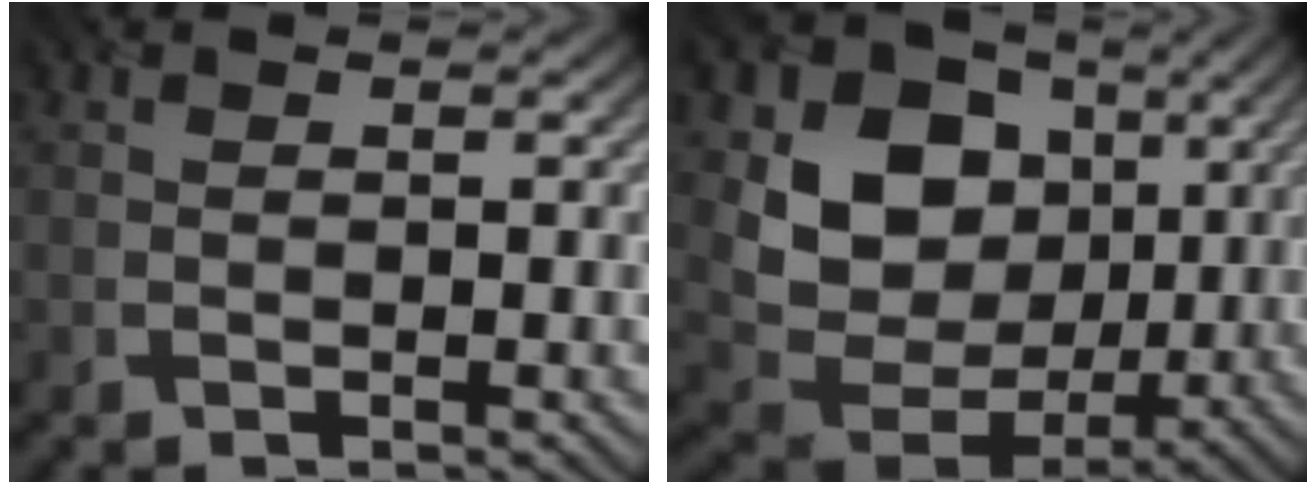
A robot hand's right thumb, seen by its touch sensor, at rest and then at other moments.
{"total": 12.8, "force": [3.2, 10.2, 7.0], "torque": [-0.144, -0.010, 0.050]}